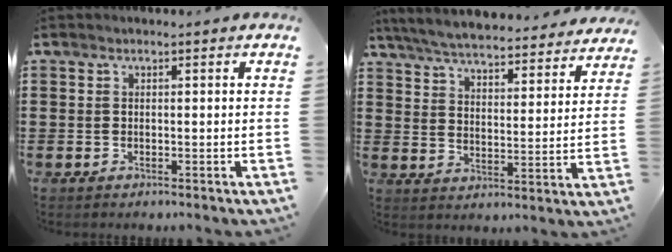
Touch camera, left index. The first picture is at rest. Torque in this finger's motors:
{"motor_torque": [1.07, -1.07, 1.05, 0.21]}